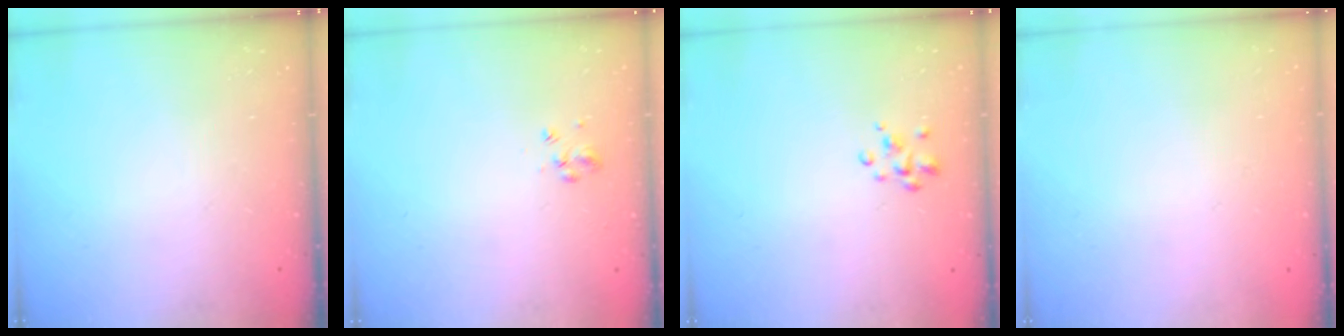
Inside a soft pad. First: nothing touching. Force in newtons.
{"total": 2.9, "press": 2.8, "slide": 1.0}
{"total": 2.5, "press": 2.5, "slide": 0.4}
{"total": 1.8, "press": 1.8, "slide": 0.2}